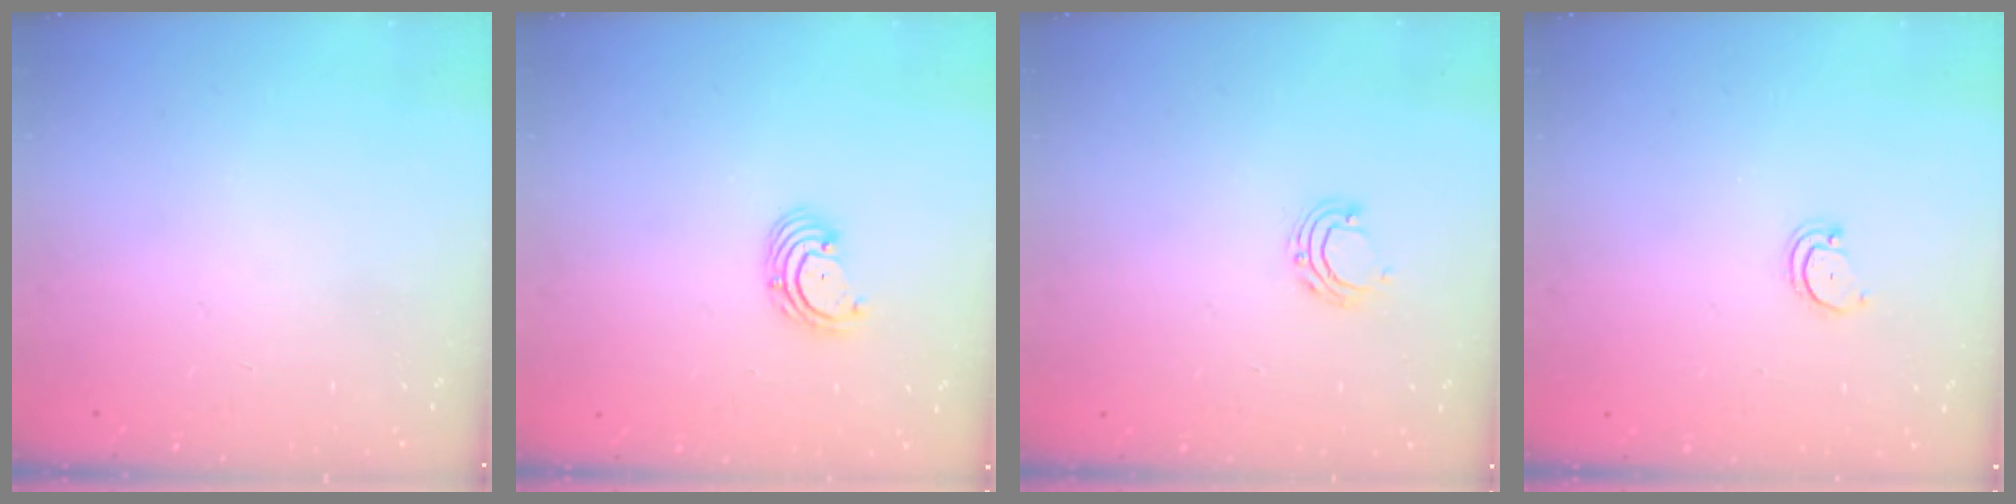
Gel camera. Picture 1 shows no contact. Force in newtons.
{"total": 2.9, "press": 2.9, "slide": 0.1}
{"total": 6.6, "press": 6.6, "slide": 0.7}
{"total": 2.7, "press": 2.7, "slide": 0.3}